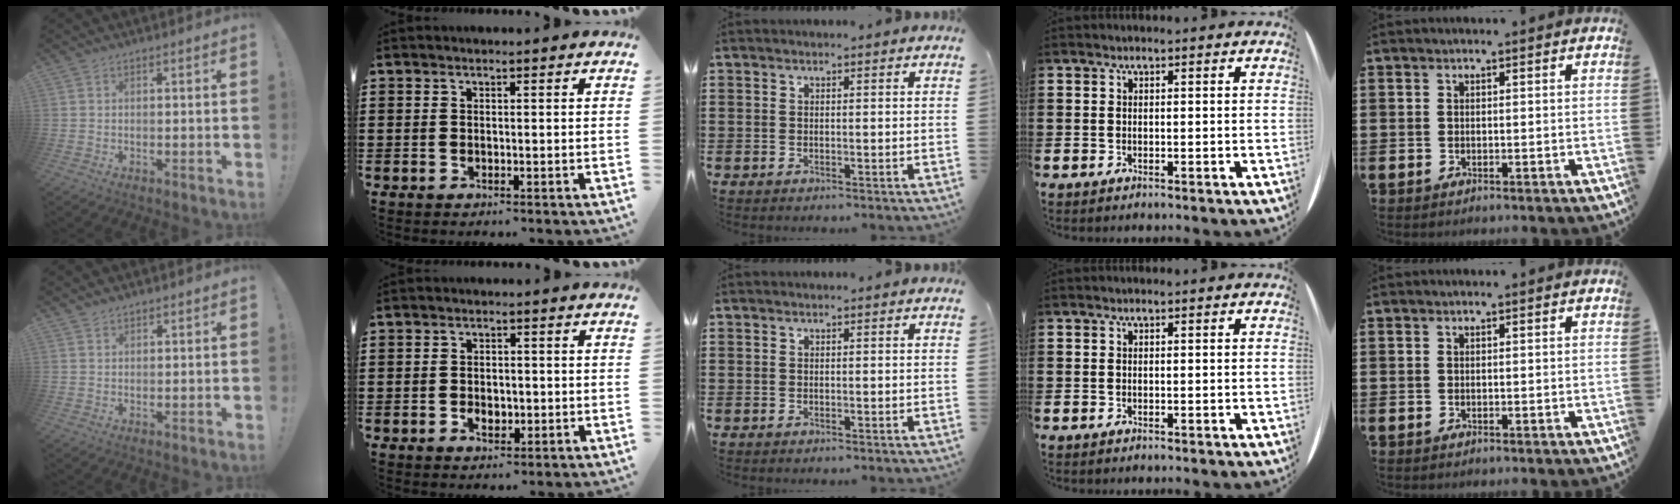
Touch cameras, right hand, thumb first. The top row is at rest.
{"thumb": {"total": 1.1, "force": [0.9, 0.5, 0.1], "torque": [0.003, -0.005, 0.017]}, "index": {"total": 2.5, "force": [-0.7, 1.6, 1.8], "torque": [-0.030, -0.005, -0.014]}}